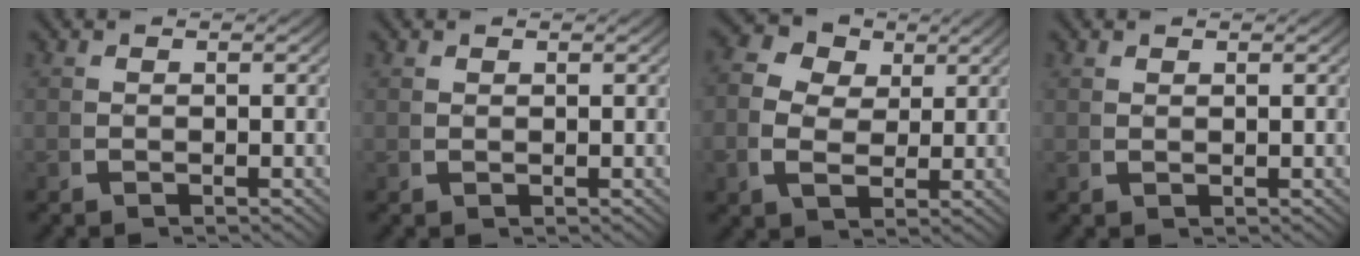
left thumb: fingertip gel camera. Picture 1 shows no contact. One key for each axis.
{"total": 0.5, "fx": 0.5, "fy": -0.1, "fz": 0.0, "tx": -0.002, "ty": 0.000, "tz": 0.015}
{"total": 6.4, "fx": 1.6, "fy": 5.0, "fz": 3.6, "tx": -0.078, "ty": -0.018, "tz": 0.030}
{"total": 0.7, "fx": 0.7, "fy": -0.1, "fz": 0.1, "tx": -0.005, "ty": 0.000, "tz": 0.018}